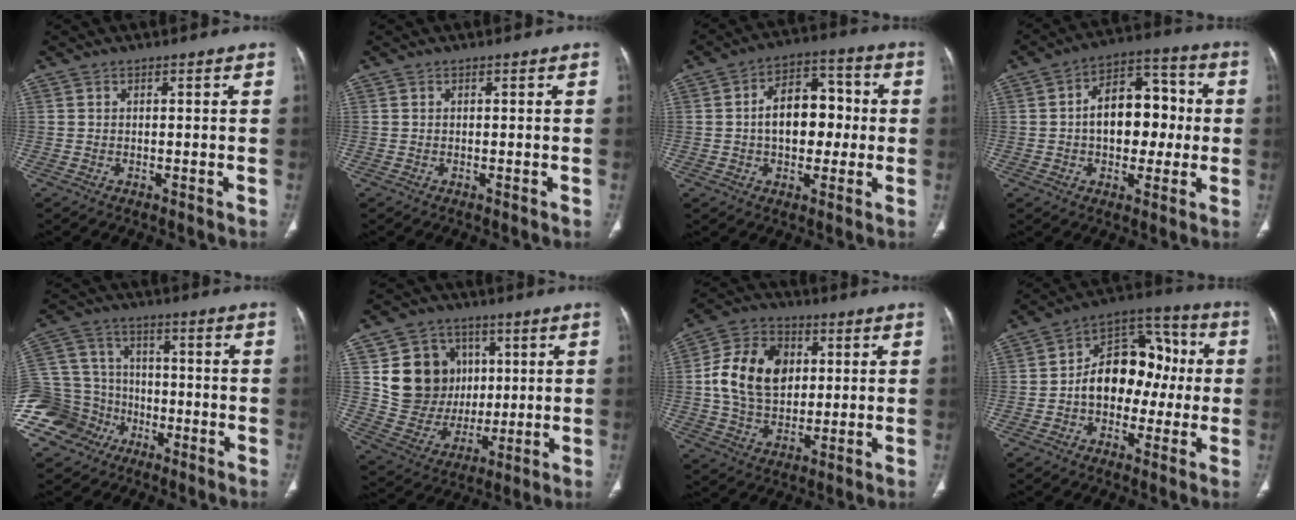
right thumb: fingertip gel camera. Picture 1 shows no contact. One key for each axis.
{"total": 0.0}
{"total": 12.7, "fx": 0.1, "fy": 8.2, "fz": 9.6, "tx": -0.115, "ty": 0.034, "tz": -0.001}
{"total": 14.5, "fx": 0.2, "fy": 9.4, "fz": 11.0, "tx": -0.123, "ty": 0.036, "tz": 0.000}
{"total": 15.2, "fx": -7.3, "fy": 12.6, "fz": 4.4, "tx": -0.087, "ty": 0.058, "tz": -0.127}
{"total": 16.8, "fx": 3.9, "fy": 14.7, "fz": 7.0, "tx": -0.076, "ty": 0.000, "tz": 0.091}
{"total": 15.2, "fx": 2.3, "fy": 11.1, "fz": 10.1, "tx": -0.160, "ty": 0.008, "tz": 0.039}
{"total": 15.6, "fx": -0.6, "fy": 10.8, "fz": 11.2, "tx": -0.127, "ty": 0.050, "tz": -0.019}